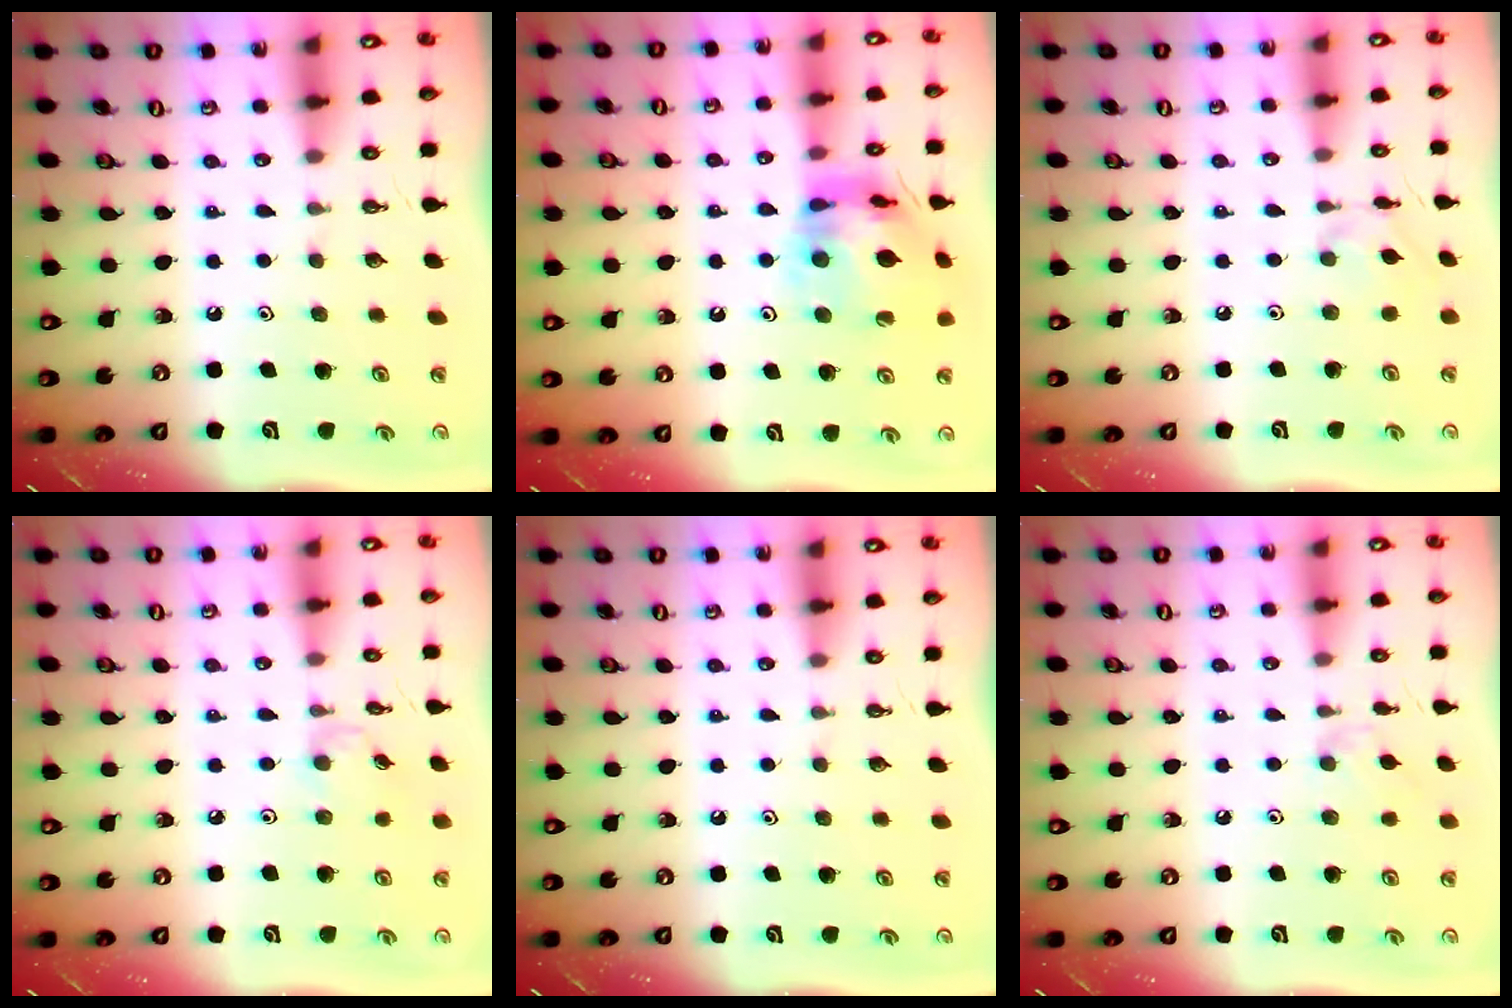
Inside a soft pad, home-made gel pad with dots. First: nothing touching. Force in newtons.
{"total": 16.0, "press": 15.9, "slide": 2.0}
{"total": 2.1, "press": 2.1, "slide": 0.3}
{"total": 3.0, "press": 3.0, "slide": 0.4}
{"total": 0.0}
{"total": 5.9, "press": 5.9, "slide": 0.6}